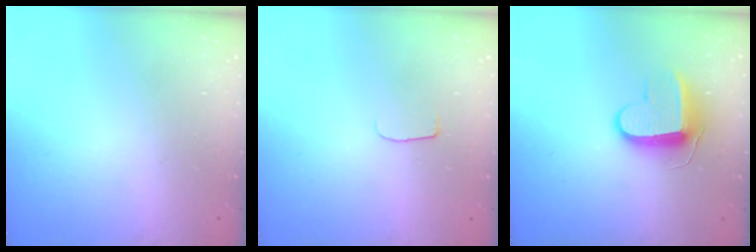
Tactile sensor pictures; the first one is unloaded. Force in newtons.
{"total": 4.5, "press": 4.4, "slide": 0.5}
{"total": 9.3, "press": 9.3, "slide": 0.4}